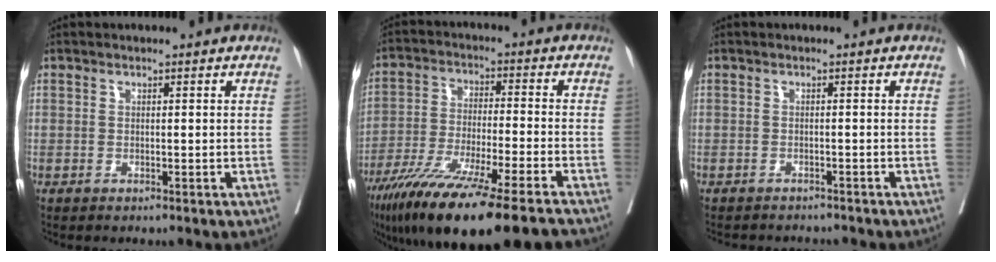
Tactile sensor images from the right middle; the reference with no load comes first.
{"total": 20.2, "force": [-15.2, 0.4, 13.2], "torque": [-0.208, -0.054, -0.252]}
{"total": 6.1, "force": [-5.8, 1.6, 1.3], "torque": [-0.012, -0.003, -0.073]}